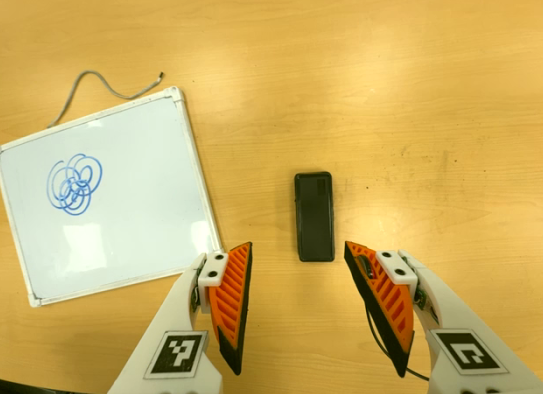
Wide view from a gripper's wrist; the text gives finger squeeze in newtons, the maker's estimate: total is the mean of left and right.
{"total": 0.0}